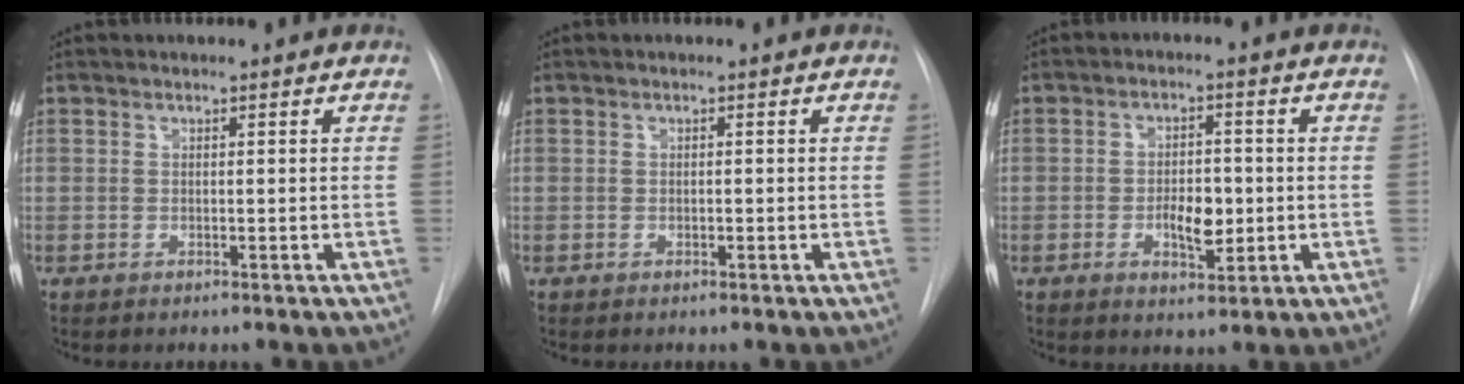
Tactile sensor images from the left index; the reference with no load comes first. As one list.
[{"total": 1.1, "force": [-1.0, 0.1, 0.2], "torque": [-0.003, -0.004, -0.015]}, {"total": 5.6, "force": [-1.9, 2.5, 4.7], "torque": [-0.075, -0.005, -0.023]}]